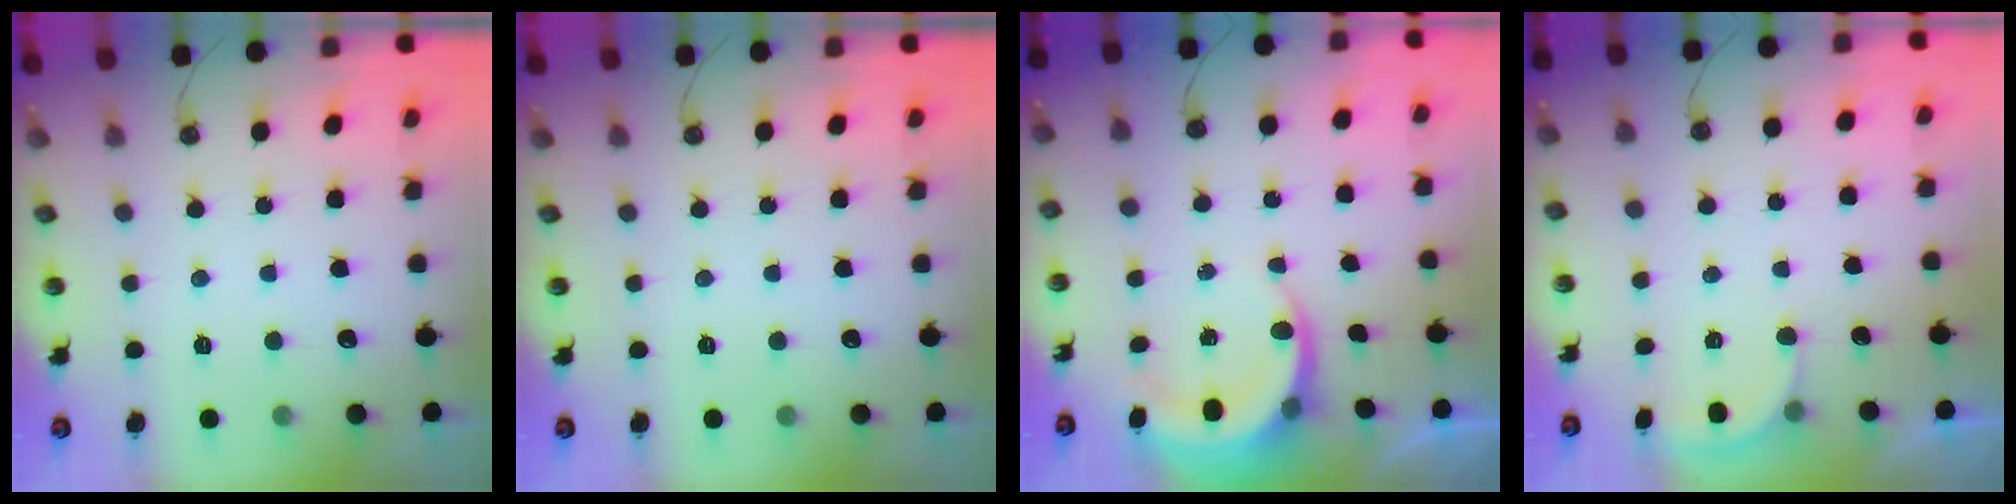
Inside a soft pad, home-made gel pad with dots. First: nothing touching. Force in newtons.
{"total": 0.0}
{"total": 4.3, "press": 4.3, "slide": 0.1}
{"total": 2.6, "press": 2.5, "slide": 0.6}